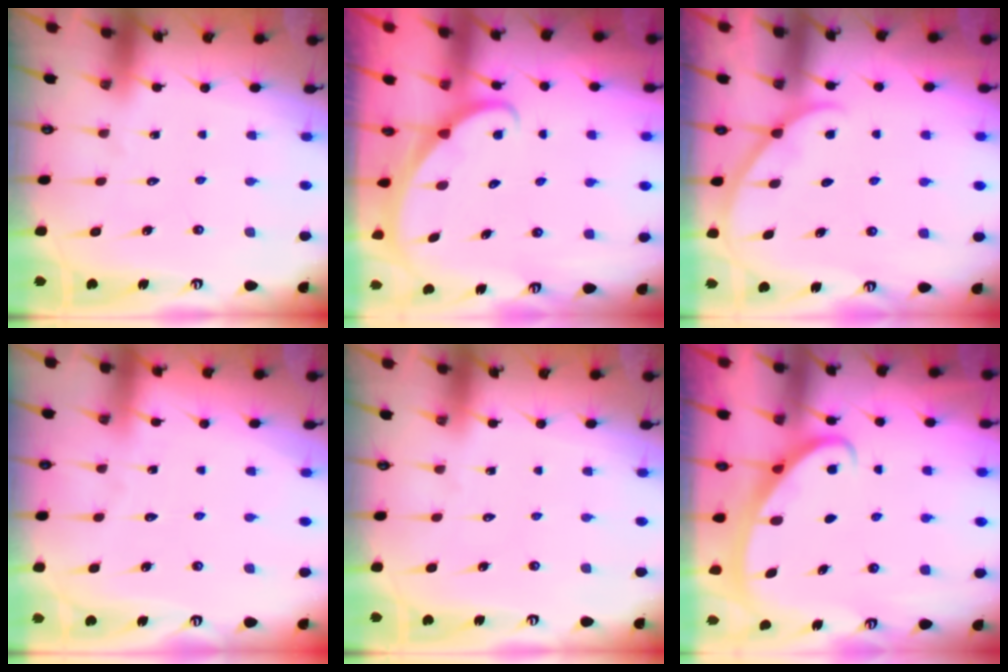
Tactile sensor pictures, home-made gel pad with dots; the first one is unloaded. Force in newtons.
{"total": 1.9, "press": 1.9, "slide": 0.0}
{"total": 3.5, "press": 3.5, "slide": 0.4}
{"total": 1.0, "press": 1.0, "slide": 0.2}
{"total": 0.0}
{"total": 2.7, "press": 2.7, "slide": 0.3}